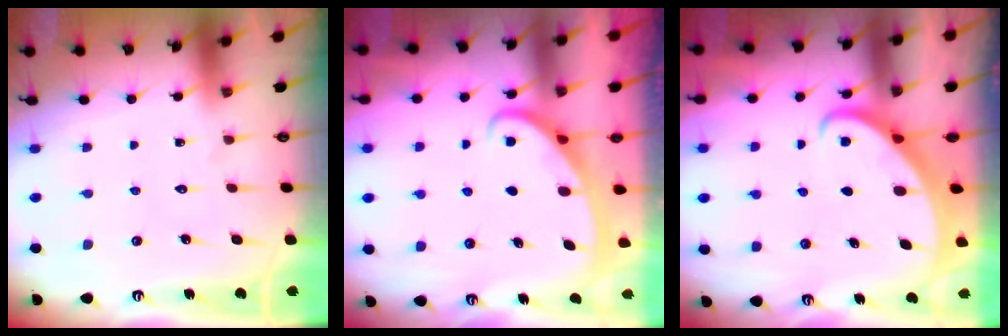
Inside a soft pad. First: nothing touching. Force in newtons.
{"total": 2.5, "press": 2.5, "slide": 0.4}
{"total": 2.7, "press": 2.6, "slide": 0.3}